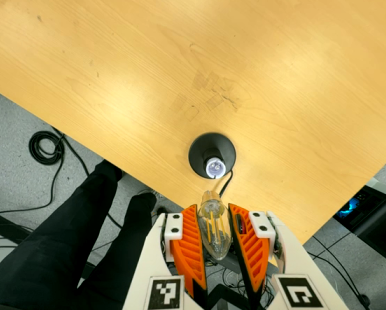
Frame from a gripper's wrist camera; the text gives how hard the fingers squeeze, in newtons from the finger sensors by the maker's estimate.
{"total": 8.5, "left": 7.6, "right": 9.5}